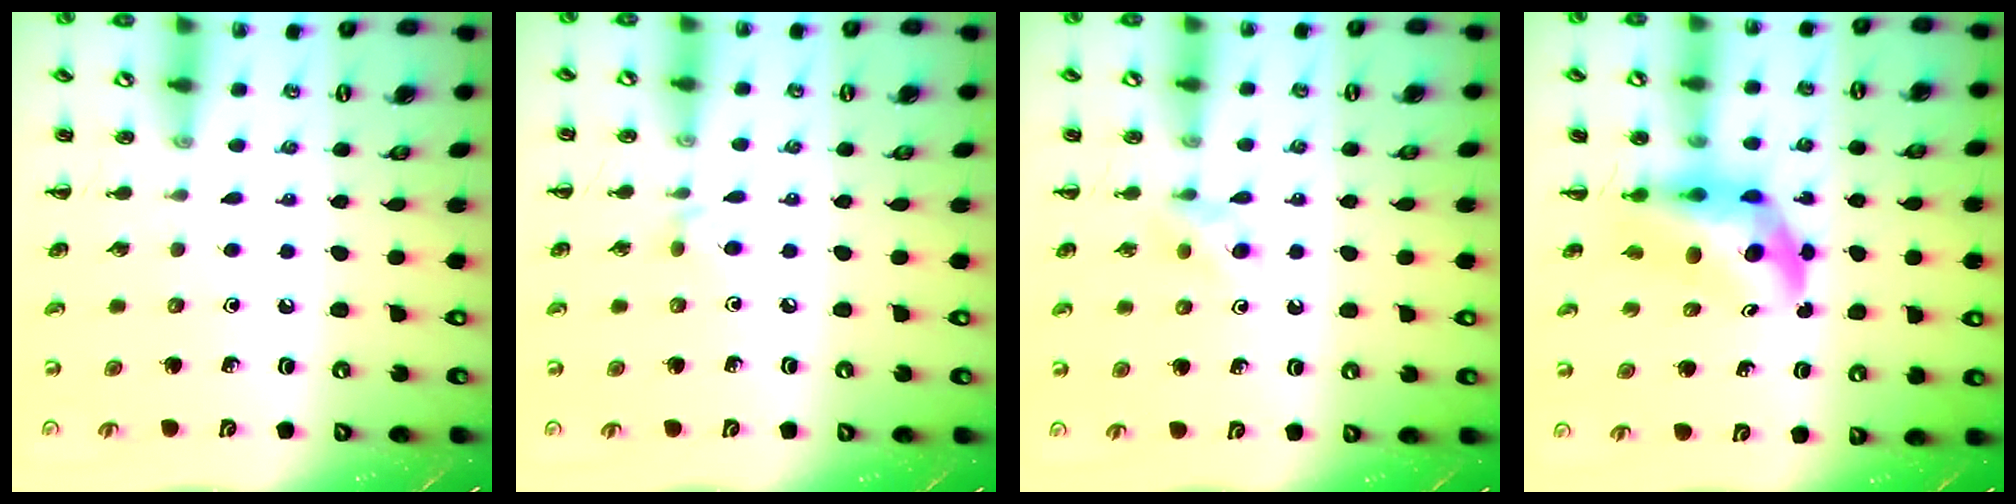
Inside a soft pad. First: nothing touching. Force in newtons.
{"total": 3.9, "press": 3.6, "slide": 1.6}
{"total": 3.1, "press": 2.8, "slide": 1.3}
{"total": 6.1, "press": 5.8, "slide": 1.9}